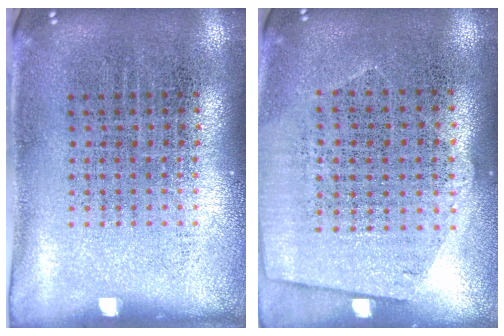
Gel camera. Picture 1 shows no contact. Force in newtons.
{"total": 1.2, "press": 1.0, "slide": 0.6}